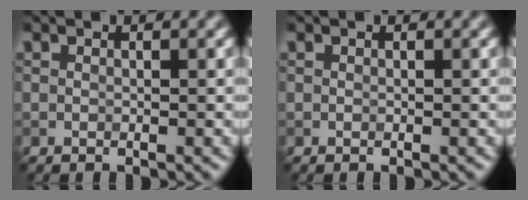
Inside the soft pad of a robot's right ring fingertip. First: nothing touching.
{"total": 0.0}